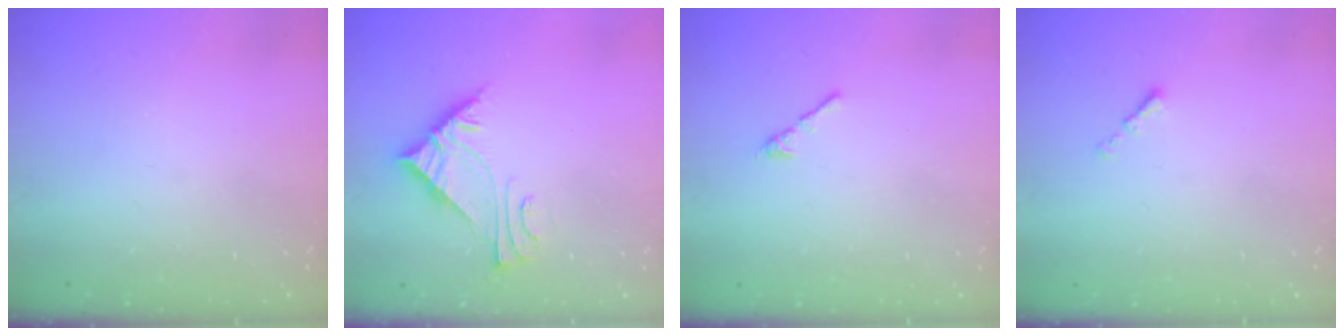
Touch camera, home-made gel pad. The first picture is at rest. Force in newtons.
{"total": 6.9, "press": 6.8, "slide": 0.5}
{"total": 2.7, "press": 2.6, "slide": 0.7}
{"total": 0.0}